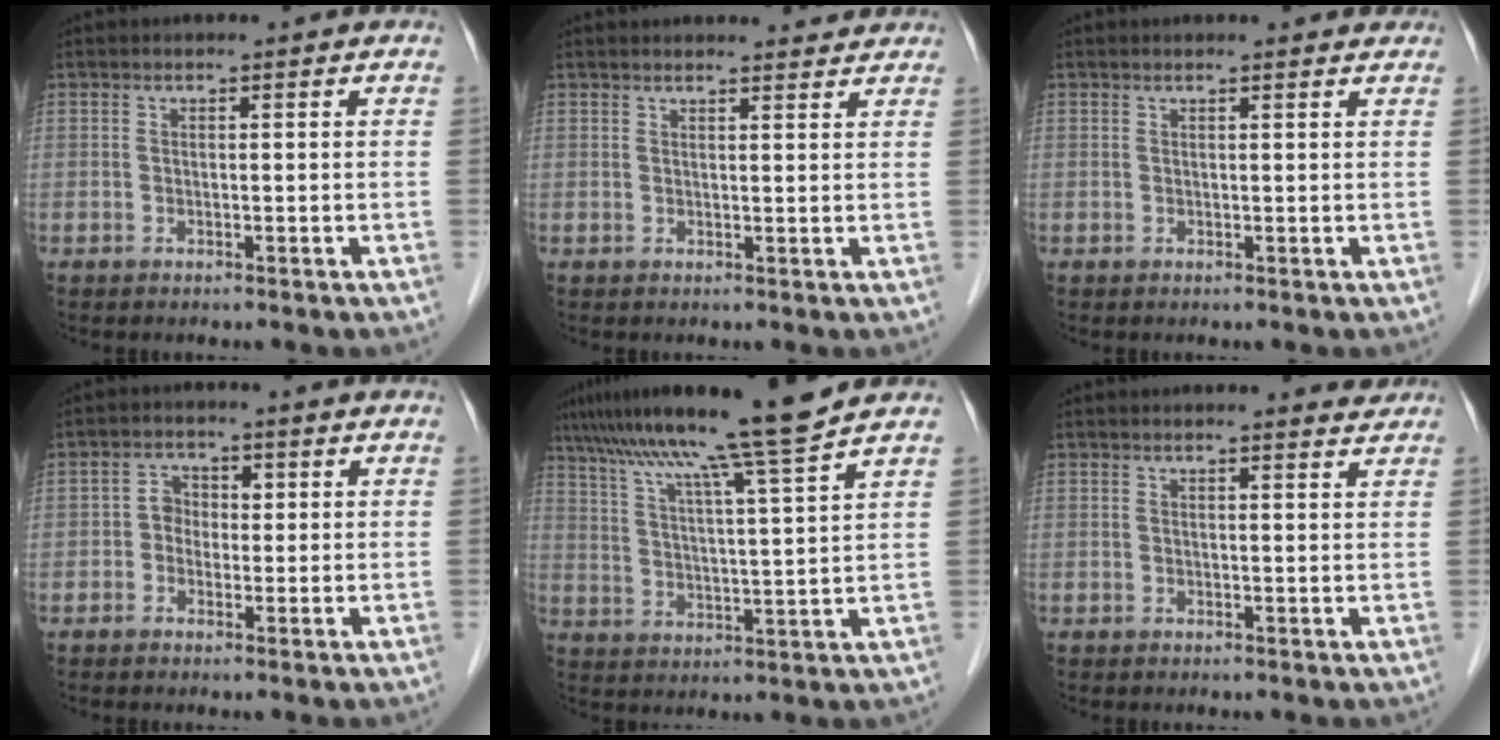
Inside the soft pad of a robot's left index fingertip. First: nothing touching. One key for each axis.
{"total": 6.2, "fx": 6.0, "fy": 1.0, "fz": 1.2, "tx": -0.008, "ty": 0.016, "tz": 0.062}
{"total": 2.6, "fx": 2.5, "fy": 0.7, "fz": 0.6, "tx": -0.012, "ty": 0.007, "tz": 0.018}
{"total": 2.9, "fx": -0.1, "fy": 2.6, "fz": 1.3, "tx": -0.017, "ty": 0.012, "tz": -0.007}
{"total": 13.6, "fx": 11.0, "fy": -2.6, "fz": 7.5, "tx": -0.129, "ty": 0.003, "tz": 0.170}
{"total": 3.0, "fx": 2.9, "fy": 0.4, "fz": 0.6, "tx": -0.012, "ty": -0.001, "tz": 0.027}